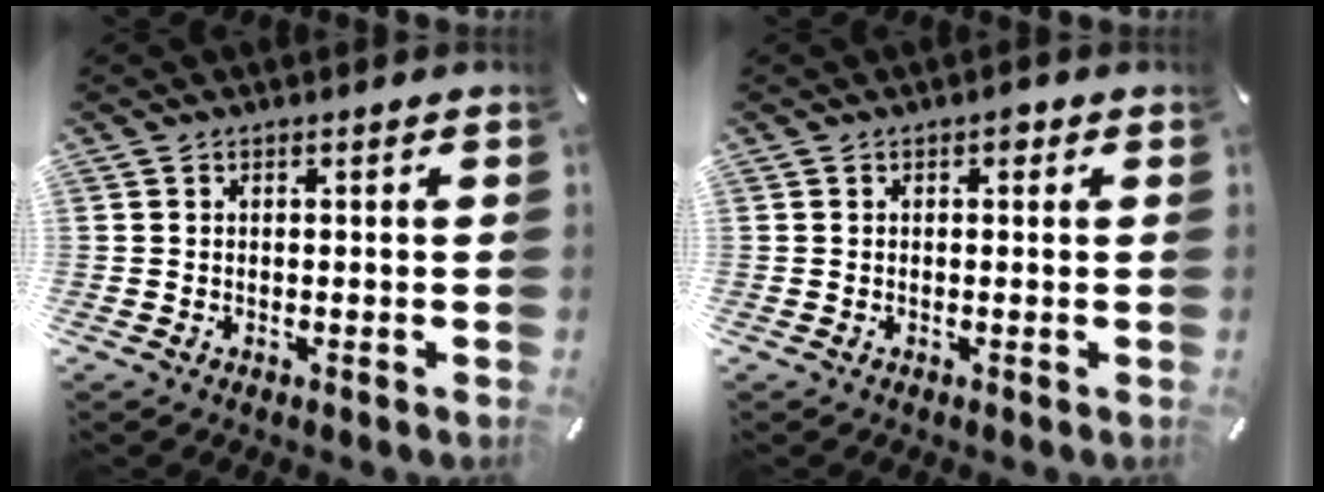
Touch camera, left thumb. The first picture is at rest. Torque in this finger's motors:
{"motor_torque": [0.15, 0.46, 0.00, -0.12, 0.08]}